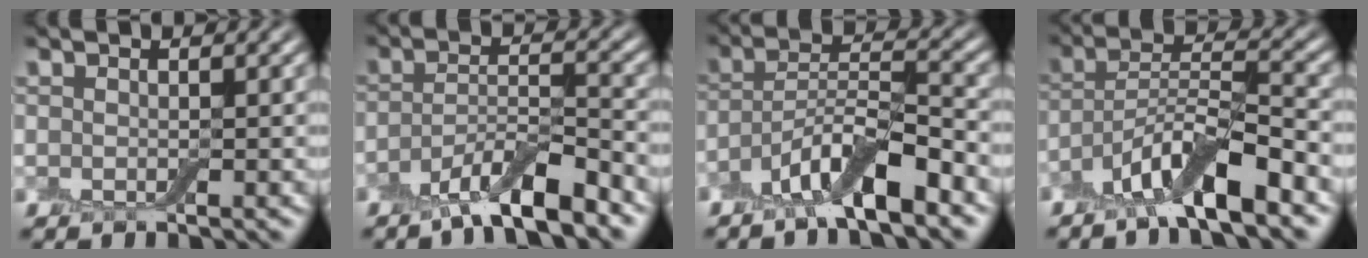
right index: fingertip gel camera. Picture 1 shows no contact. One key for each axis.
{"total": 6.0, "fx": -4.3, "fy": 1.3, "fz": 4.0, "tx": -0.067, "ty": -0.002, "tz": -0.079}
{"total": 6.3, "fx": -4.0, "fy": 1.4, "fz": 4.7, "tx": -0.085, "ty": 0.004, "tz": -0.078}
{"total": 7.0, "fx": -4.5, "fy": 1.3, "fz": 5.2, "tx": -0.094, "ty": 0.007, "tz": -0.087}